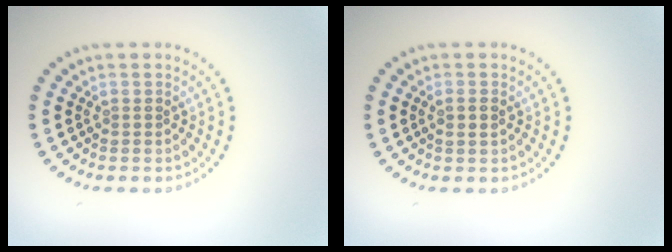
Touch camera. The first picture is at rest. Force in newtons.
{"total": 1.1, "press": 1.1, "slide": 0.3}